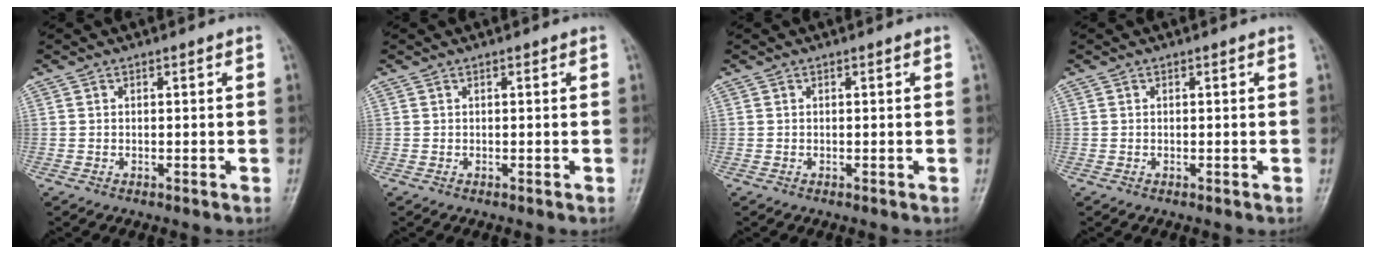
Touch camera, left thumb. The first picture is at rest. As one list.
[{"total": 0.0}, {"total": 0.0}, {"total": 0.0}]